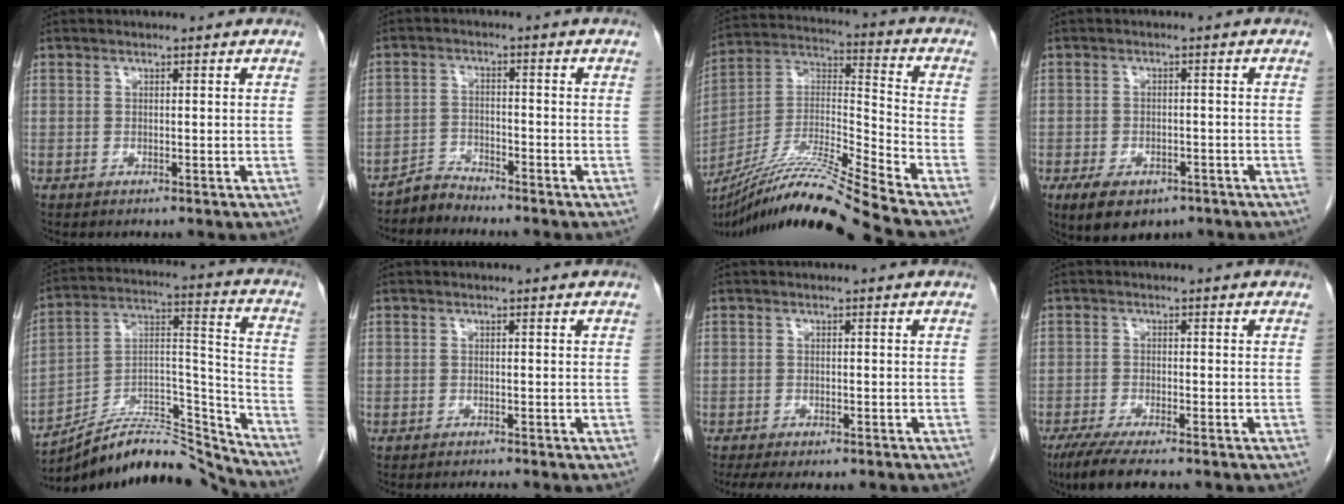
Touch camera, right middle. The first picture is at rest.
{"total": 3.0, "force": [-2.9, 0.0, -0.6], "torque": [0.018, -0.013, -0.055]}
{"total": 19.1, "force": [-16.2, -3.0, 9.6], "torque": [-0.194, -0.007, -0.295]}
{"total": 8.5, "force": [-5.7, 4.5, 4.5], "torque": [-0.074, -0.001, -0.082]}
{"total": 17.7, "force": [-17.4, 1.0, 3.2], "torque": [-0.047, 0.056, -0.290]}
{"total": 1.3, "force": [-1.3, -0.4, 0.2], "torque": [-0.005, -0.004, -0.019]}
{"total": 6.5, "force": [-5.3, 1.5, 3.4], "torque": [-0.044, -0.008, -0.073]}
{"total": 7.2, "force": [-5.6, 0.7, 4.5], "torque": [-0.076, -0.018, -0.090]}